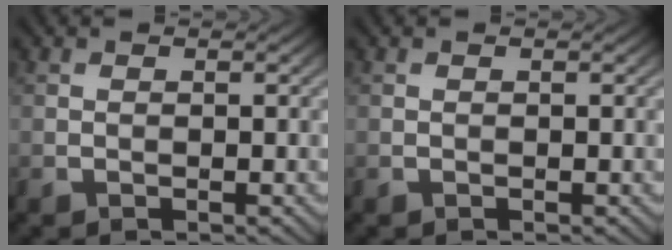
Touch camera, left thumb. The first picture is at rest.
{"total": 0.0}